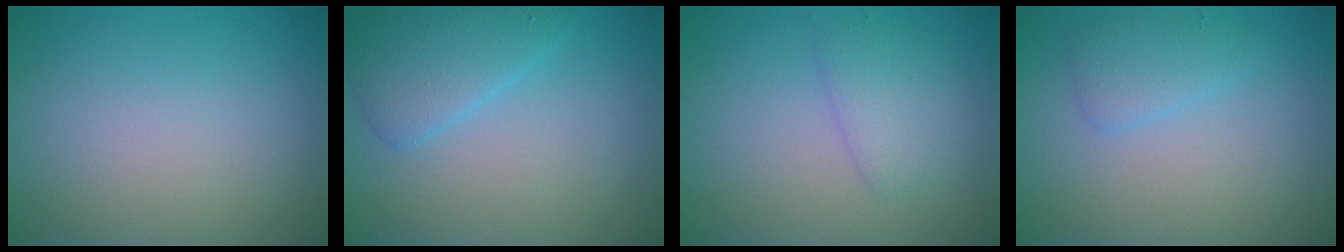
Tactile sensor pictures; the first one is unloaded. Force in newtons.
{"total": 3.4, "press": 3.4, "slide": 0.2}
{"total": 2.4, "press": 2.4, "slide": 0.1}
{"total": 1.9, "press": 1.9, "slide": 0.0}